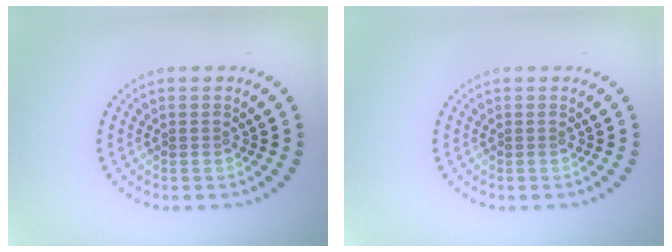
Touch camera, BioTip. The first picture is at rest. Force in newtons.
{"total": 0.0}